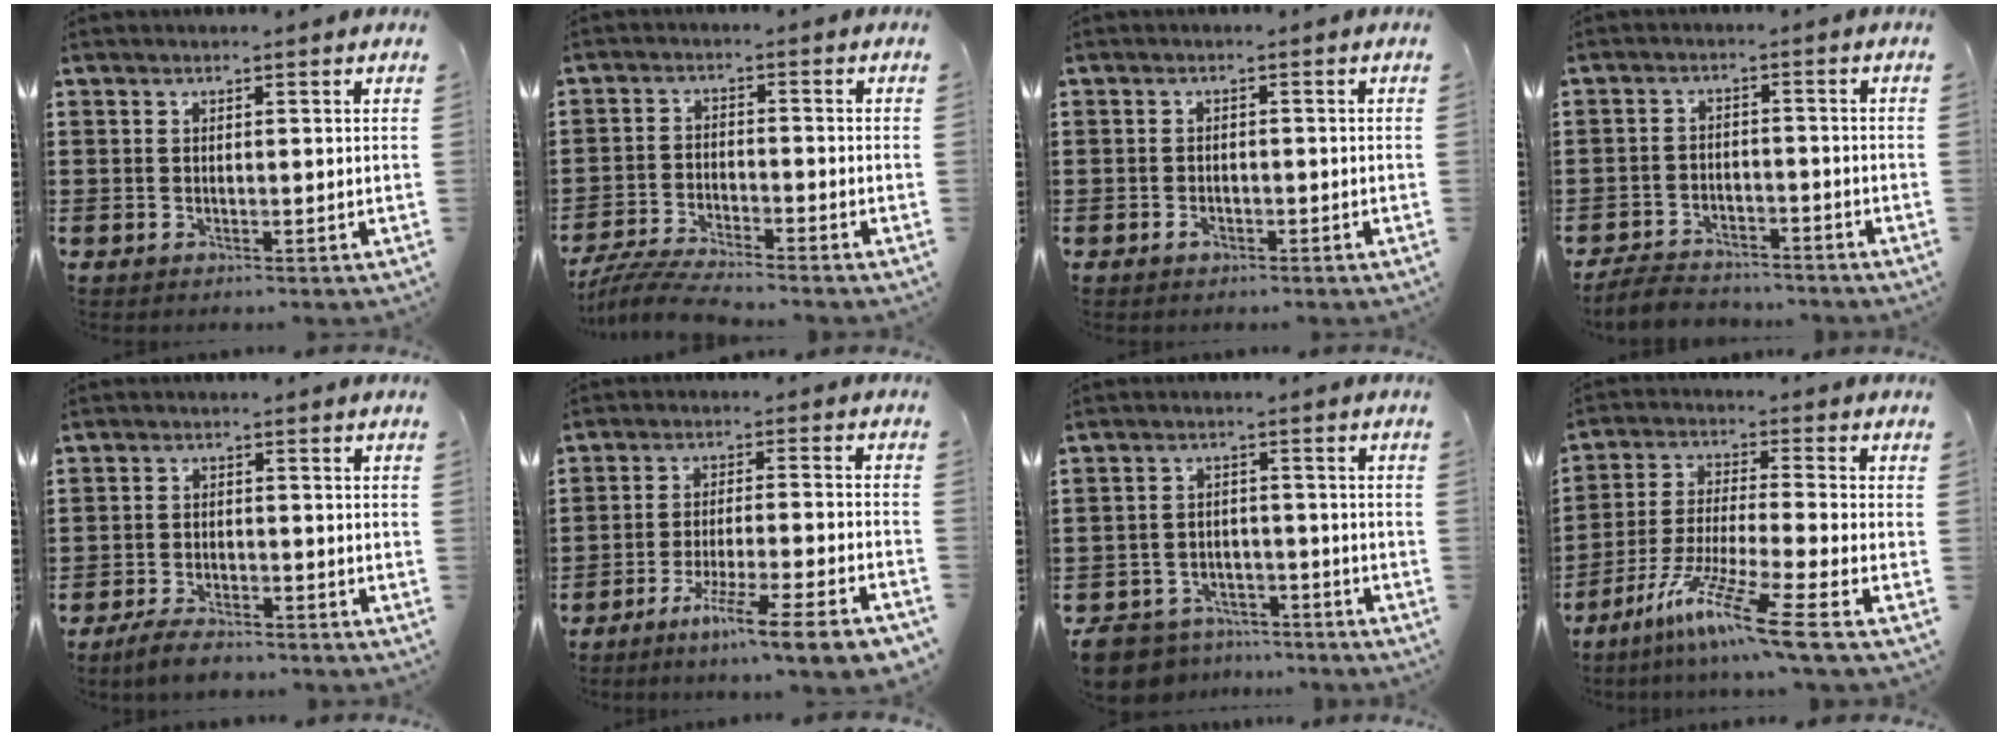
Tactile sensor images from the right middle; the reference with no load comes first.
{"total": 4.7, "force": [-4.4, 0.0, 1.6], "torque": [-0.050, -0.014, -0.092]}
{"total": 1.1, "force": [-0.7, 0.5, 0.6], "torque": [-0.015, -0.005, -0.013]}
{"total": 4.2, "force": [-4.1, 0.8, 0.6], "torque": [-0.019, 0.003, -0.086]}
{"total": 3.8, "force": [-3.5, 0.8, 1.2], "torque": [-0.029, 0.003, -0.072]}
{"total": 8.2, "force": [-6.4, -0.6, 5.0], "torque": [-0.094, -0.014, -0.123]}
{"total": 6.3, "force": [-6.1, 1.4, 0.7], "torque": [-0.034, 0.008, -0.129]}
{"total": 11.2, "force": [-7.8, -0.4, 7.9], "torque": [-0.167, -0.011, -0.158]}